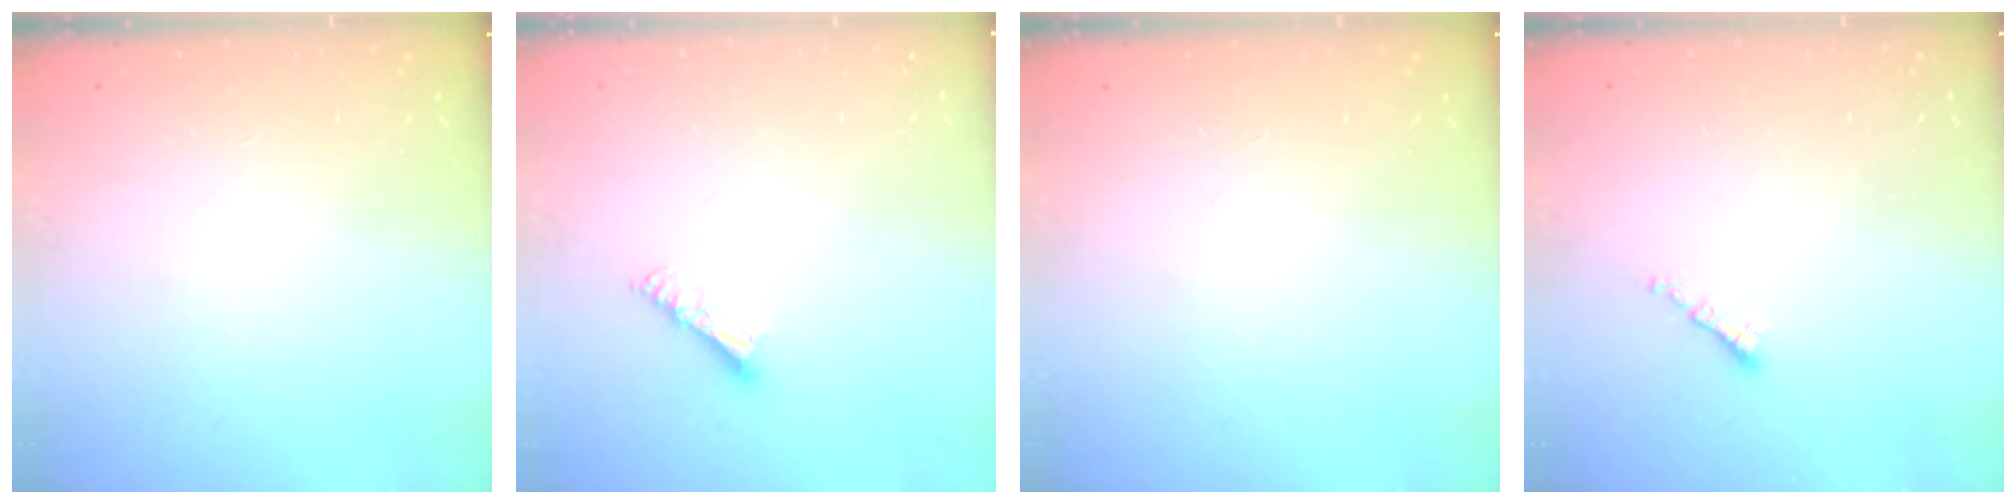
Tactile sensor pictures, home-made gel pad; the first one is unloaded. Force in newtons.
{"total": 4.4, "press": 4.4, "slide": 0.6}
{"total": 0.0}
{"total": 1.3, "press": 1.2, "slide": 0.6}